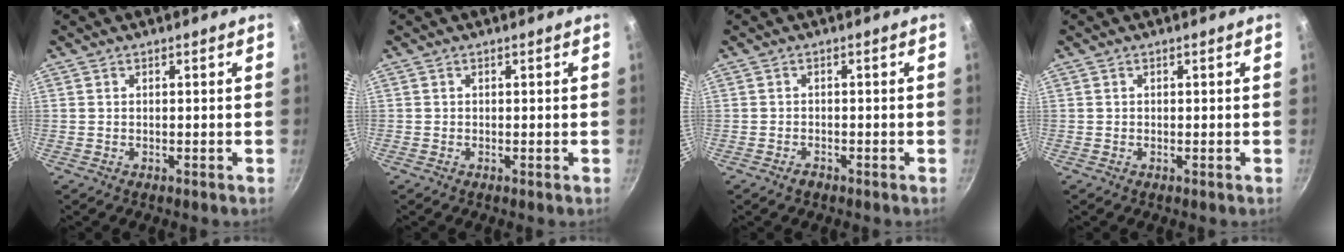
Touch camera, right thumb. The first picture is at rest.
{"total": 0.0}
{"total": 1.3, "force": [-1.0, 0.7, 0.4], "torque": [-0.007, 0.003, -0.020]}
{"total": 0.0}